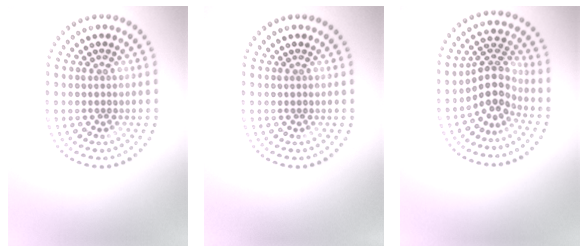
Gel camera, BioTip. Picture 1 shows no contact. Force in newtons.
{"total": 0.0}
{"total": 3.6, "press": 2.6, "slide": 2.5}